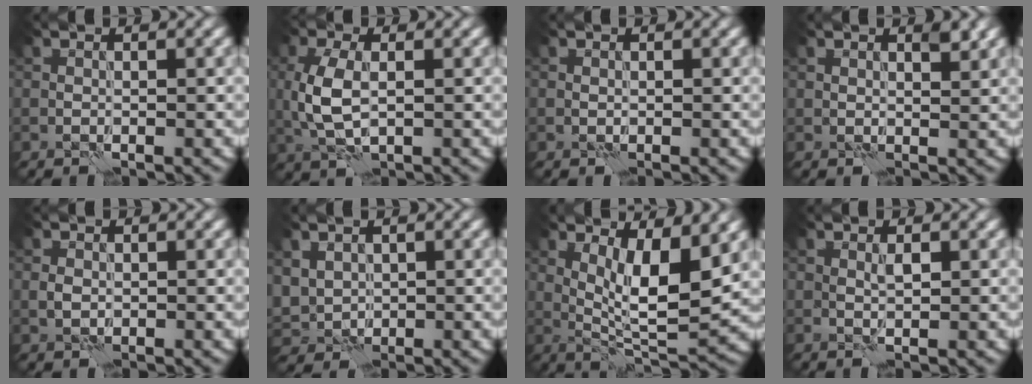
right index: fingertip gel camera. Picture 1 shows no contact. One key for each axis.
{"total": 4.5, "fx": 0.2, "fy": 2.3, "fz": 3.8, "tx": -0.098, "ty": 0.004, "tz": 0.006}
{"total": 0.0}
{"total": 1.2, "fx": 0.9, "fy": 0.2, "fz": 0.8, "tx": -0.012, "ty": 0.002, "tz": 0.016}
{"total": 1.0, "fx": -0.1, "fy": 0.7, "fz": 0.7, "tx": -0.016, "ty": 0.004, "tz": -0.002}
{"total": 2.9, "fx": 1.2, "fy": 2.3, "fz": 1.2, "tx": -0.038, "ty": 0.001, "tz": 0.029}
{"total": 7.0, "fx": 2.1, "fy": 1.8, "fz": 6.5, "tx": -0.111, "ty": -0.012, "tz": 0.042}
{"total": 0.9, "fx": 0.6, "fy": -0.1, "fz": 0.6, "tx": -0.012, "ty": 0.002, "tz": 0.011}